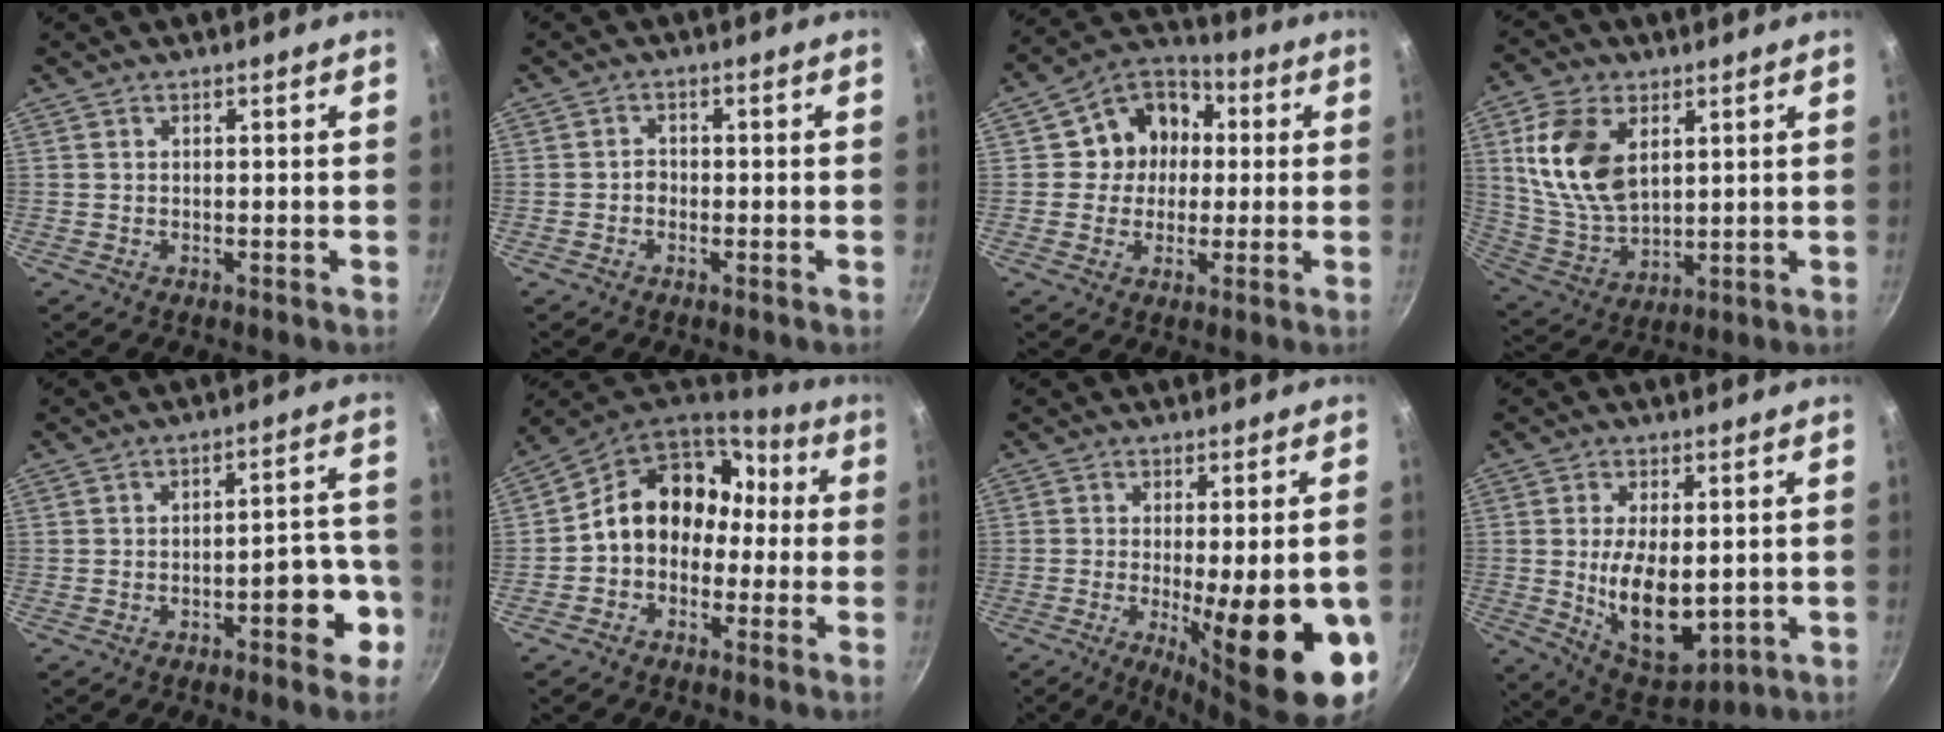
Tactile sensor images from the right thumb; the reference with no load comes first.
{"total": 1.7, "force": [-0.6, 1.4, 0.7], "torque": [-0.003, 0.010, -0.012]}
{"total": 11.2, "force": [1.1, 10.1, 4.9], "torque": [-0.036, 0.021, -0.003]}
{"total": 15.0, "force": [4.5, 9.2, 10.9], "torque": [-0.194, -0.020, 0.099]}
{"total": 9.3, "force": [-4.2, 3.8, 7.3], "torque": [-0.066, 0.048, -0.049]}
{"total": 14.1, "force": [-0.3, 11.5, 8.1], "torque": [-0.083, 0.060, -0.023]}
{"total": 20.0, "force": [-5.0, 5.5, 18.6], "torque": [-0.234, -0.010, -0.055]}
{"total": 13.5, "force": [-0.4, 7.2, 11.4], "torque": [-0.174, -0.019, 0.014]}